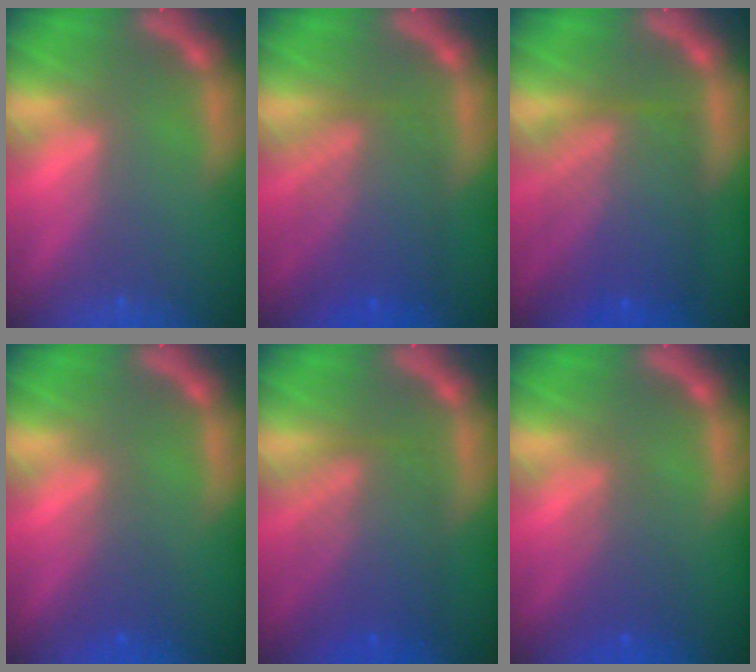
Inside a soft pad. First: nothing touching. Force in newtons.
{"total": 7.0}
{"total": 8.6}
{"total": 1.9}
{"total": 7.0}
{"total": 3.0}